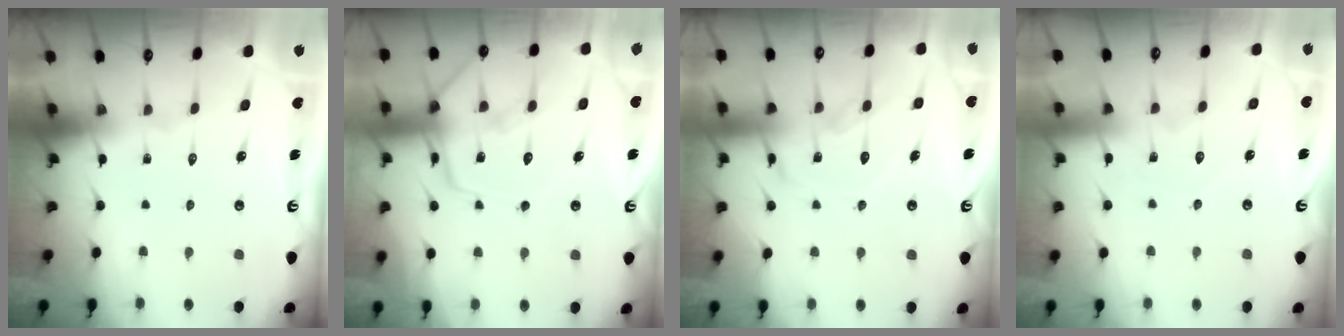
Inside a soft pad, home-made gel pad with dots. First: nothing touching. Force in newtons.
{"total": 12.1, "press": 12.1, "slide": 1.1}
{"total": 14.0, "press": 13.9, "slide": 1.2}
{"total": 2.8, "press": 2.8, "slide": 0.3}